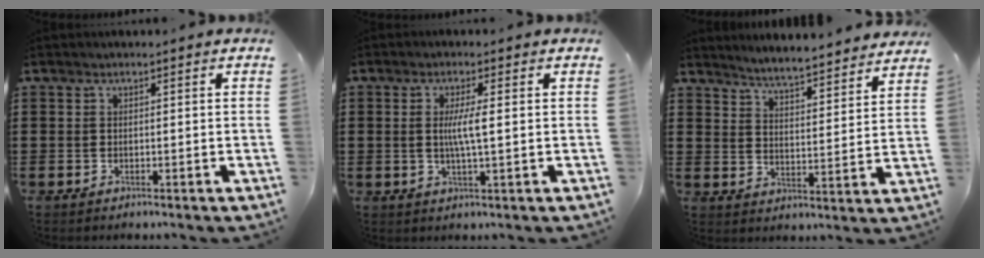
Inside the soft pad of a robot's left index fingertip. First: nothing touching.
{"total": 4.0, "force": [0.3, 0.3, 4.0], "torque": [-0.075, -0.003, 0.001]}
{"total": 4.1, "force": [4.1, -0.5, 0.4], "torque": [-0.033, -0.037, 0.066]}